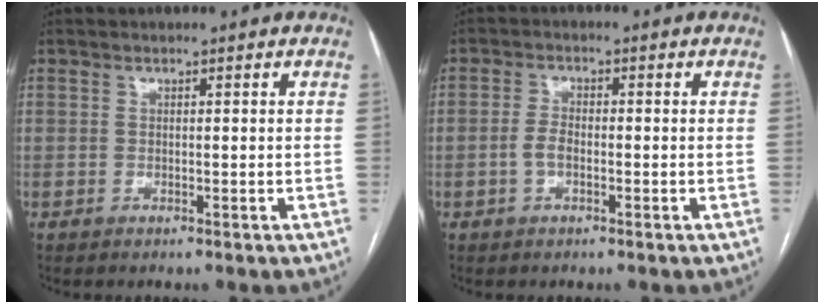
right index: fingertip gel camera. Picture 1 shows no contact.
{"total": 2.7, "force": [-0.7, 1.3, 2.2], "torque": [-0.048, 0.005, -0.015]}